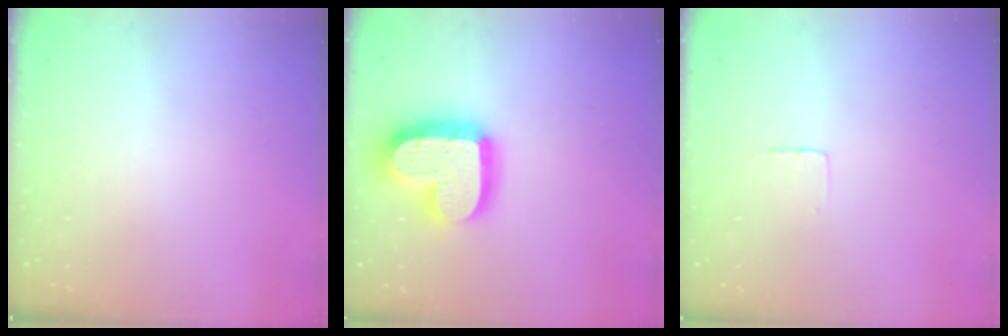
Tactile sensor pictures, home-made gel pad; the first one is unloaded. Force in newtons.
{"total": 19.6, "press": 19.6, "slide": 1.5}
{"total": 2.3, "press": 2.3, "slide": 0.1}